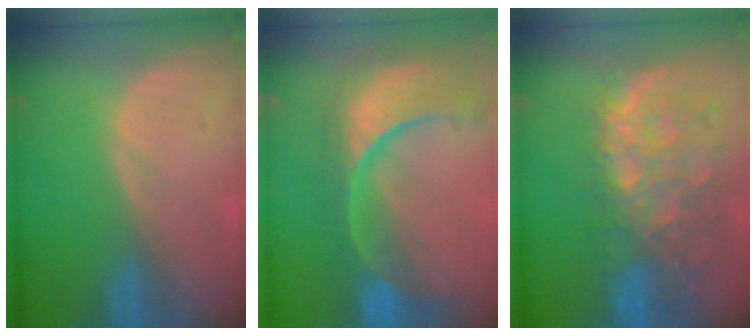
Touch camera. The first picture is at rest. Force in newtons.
{"total": 13.7, "press": 10.8, "slide": 8.4}
{"total": 11.7, "press": 9.9, "slide": 6.3}